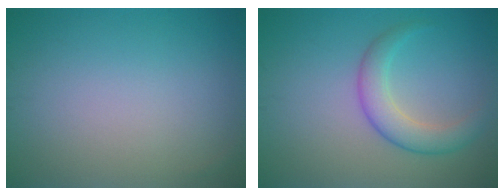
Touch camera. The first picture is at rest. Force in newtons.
{"total": 3.4, "press": 3.4, "slide": 0.1}